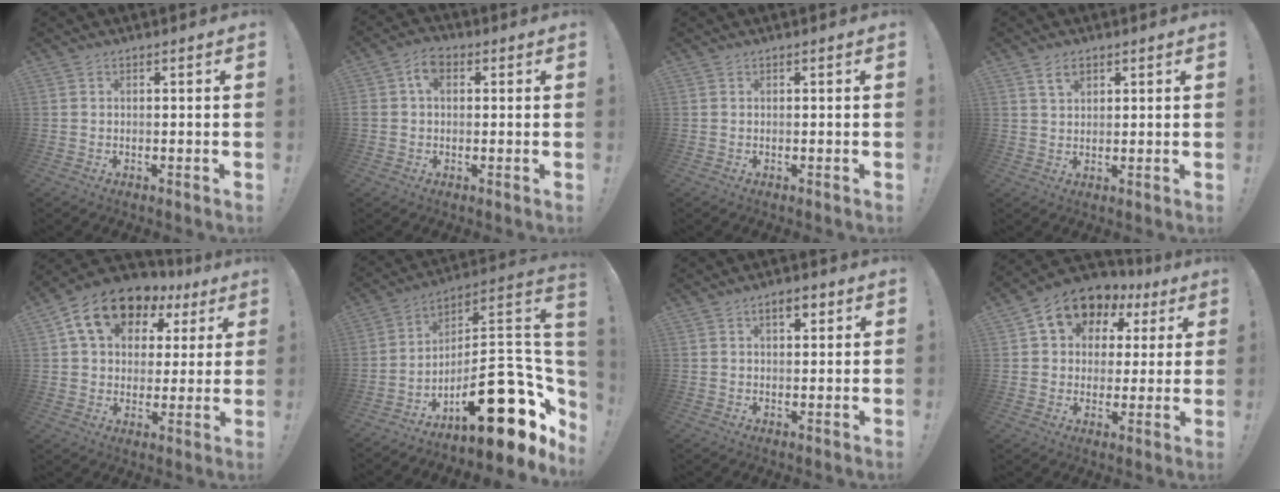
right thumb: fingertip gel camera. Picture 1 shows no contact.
{"total": 5.8, "force": [1.1, 4.1, 4.0], "torque": [-0.076, 0.007, 0.020]}
{"total": 0.0}
{"total": 3.9, "force": [2.1, 2.3, 2.3], "torque": [-0.028, -0.006, 0.036]}
{"total": 15.7, "force": [8.1, 10.5, 8.4], "torque": [-0.139, -0.033, 0.150]}
{"total": 24.1, "force": [-9.6, 9.0, 20.2], "torque": [-0.267, 0.036, -0.145]}
{"total": 4.3, "force": [2.2, 1.8, 3.2], "torque": [-0.040, -0.005, 0.032]}
{"total": 10.8, "force": [5.5, 8.0, 4.8], "torque": [-0.077, -0.032, 0.101]}